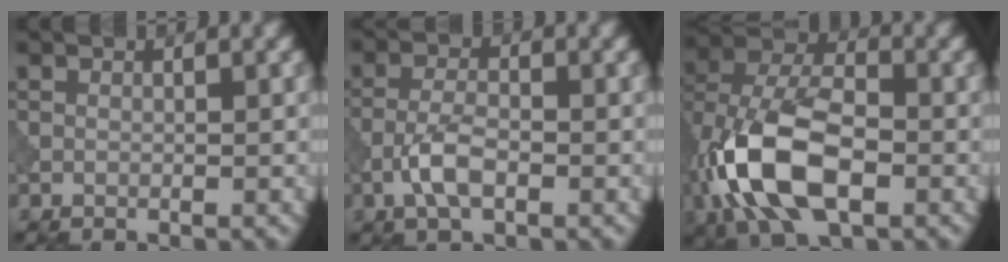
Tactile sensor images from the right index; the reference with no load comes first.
{"total": 3.3, "force": [-1.4, 1.4, 2.7], "torque": [-0.056, 0.003, -0.035]}
{"total": 11.3, "force": [-3.2, 6.5, 8.7], "torque": [-0.188, -0.001, -0.071]}